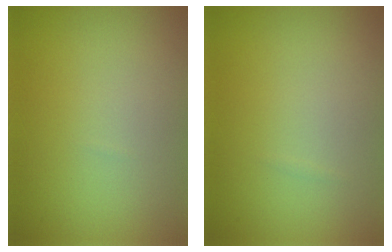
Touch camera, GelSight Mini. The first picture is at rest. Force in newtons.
{"total": 0.0}